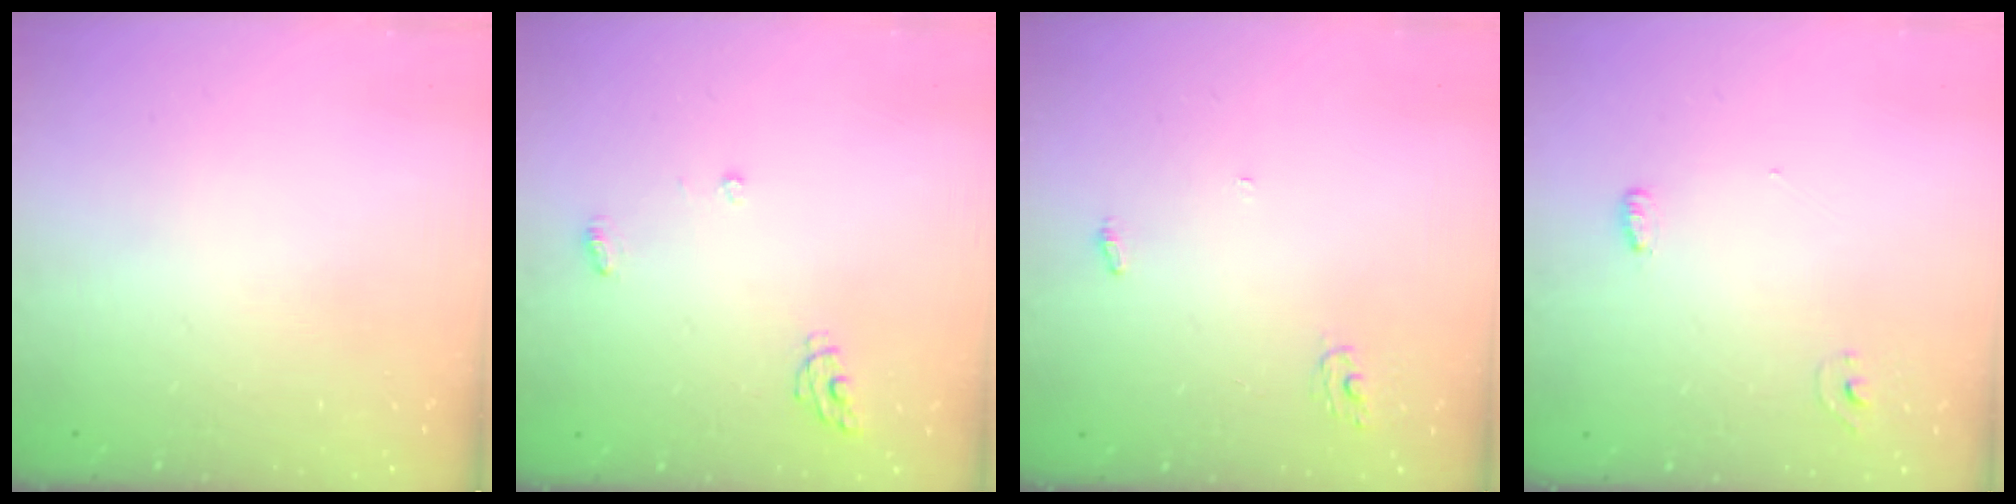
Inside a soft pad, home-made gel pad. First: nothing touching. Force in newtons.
{"total": 5.2, "press": 5.2, "slide": 0.3}
{"total": 3.2, "press": 3.2, "slide": 0.2}
{"total": 3.4, "press": 3.1, "slide": 1.3}